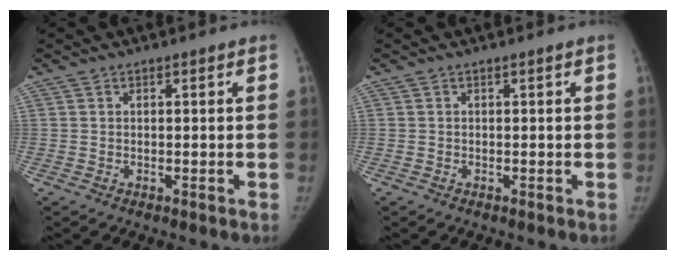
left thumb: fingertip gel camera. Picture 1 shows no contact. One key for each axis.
{"total": 0.0}